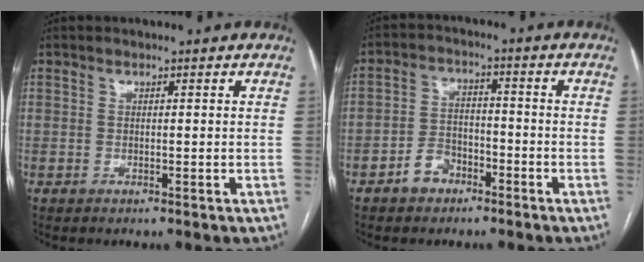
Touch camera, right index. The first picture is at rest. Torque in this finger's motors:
{"motor_torque": [0.08, -0.05, -0.17, -0.07]}